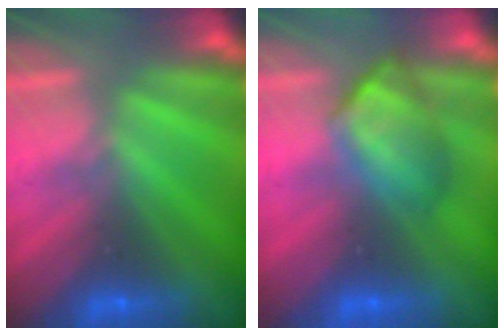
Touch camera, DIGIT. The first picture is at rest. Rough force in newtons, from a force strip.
{"total": 5.0}